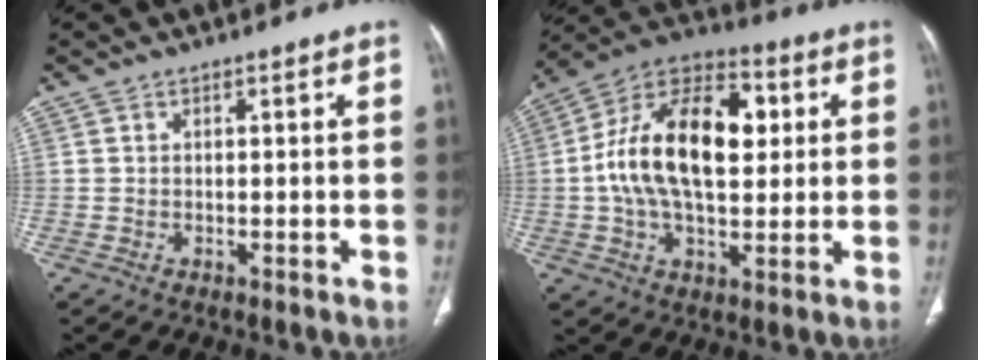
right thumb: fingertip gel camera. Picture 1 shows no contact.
{"total": 21.2, "force": [2.5, 11.9, 17.3], "torque": [-0.285, 0.022, 0.035]}